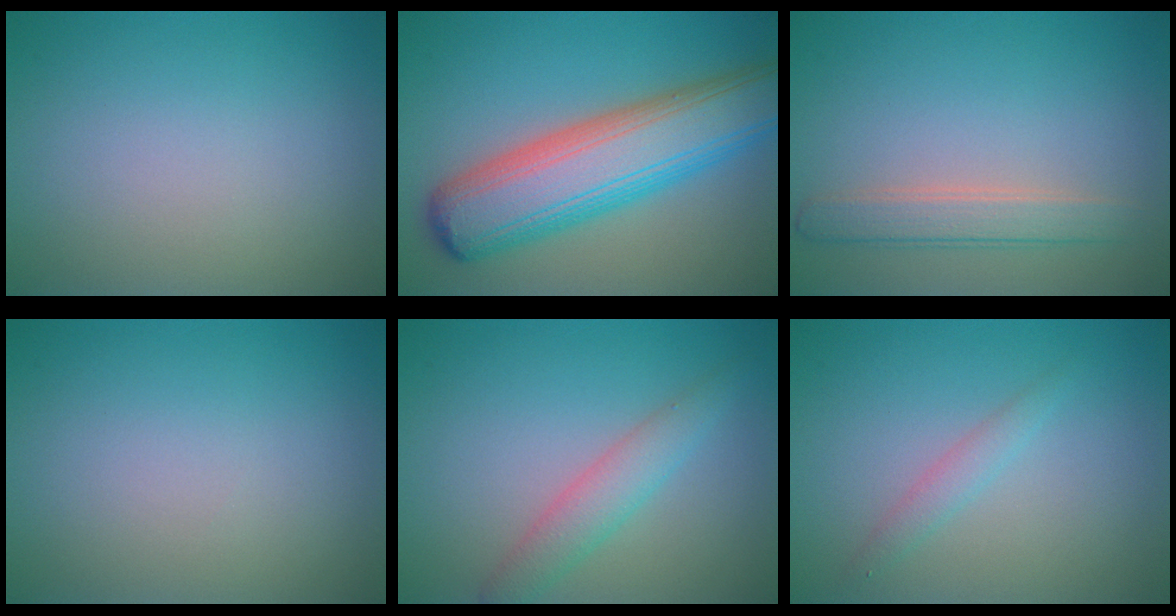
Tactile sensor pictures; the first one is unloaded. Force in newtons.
{"total": 10.2, "press": 10.2, "slide": 0.3}
{"total": 2.6, "press": 2.6, "slide": 0.1}
{"total": 0.0}
{"total": 2.8, "press": 2.8, "slide": 0.1}
{"total": 1.4, "press": 1.4, "slide": 0.0}